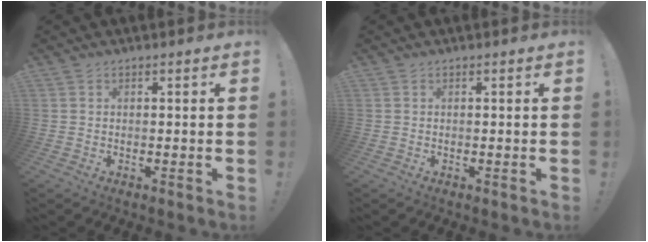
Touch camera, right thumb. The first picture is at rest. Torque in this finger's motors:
{"motor_torque": [-0.07, -0.01, 0.02, -0.01, 0.00]}